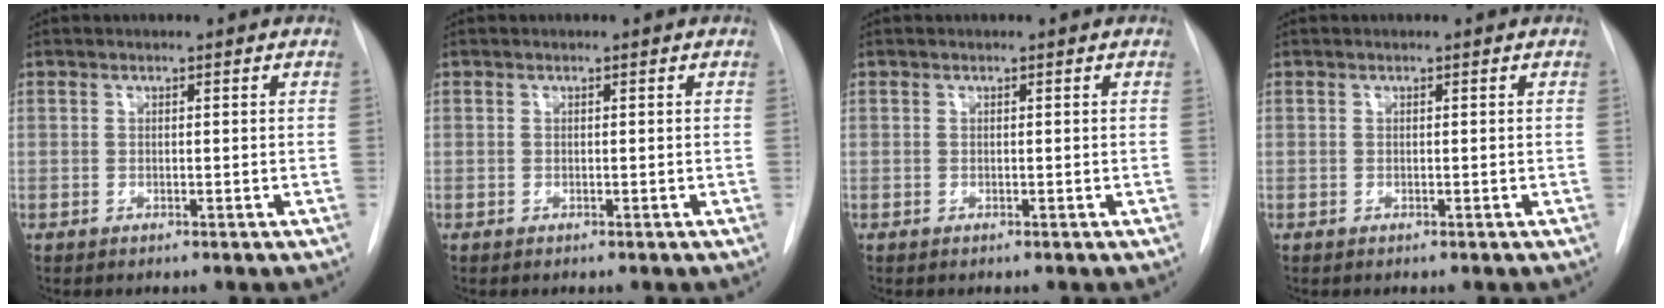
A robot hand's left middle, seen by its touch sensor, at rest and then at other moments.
{"total": 0.0}
{"total": 0.0}
{"total": 0.0}